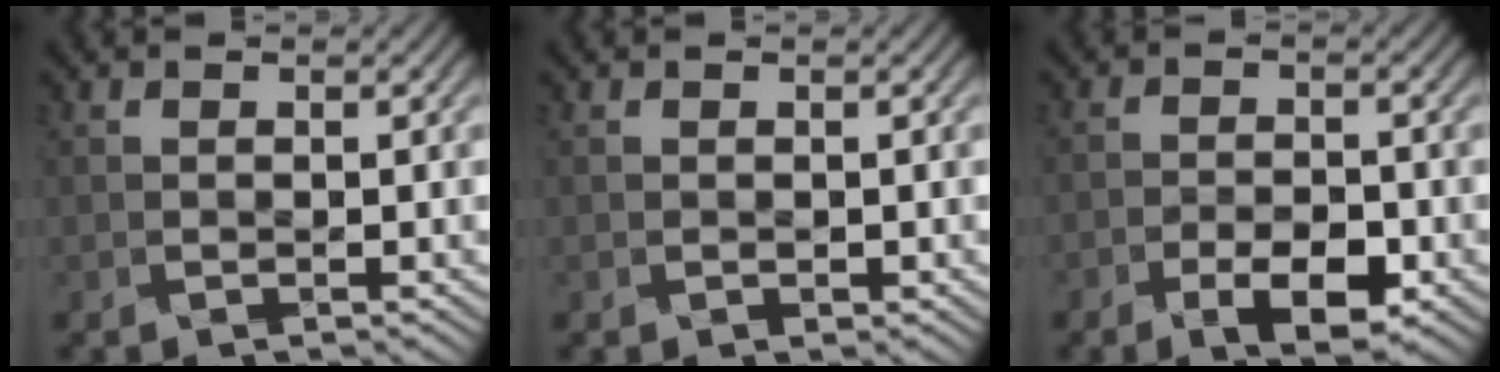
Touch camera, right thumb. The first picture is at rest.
{"total": 0.5, "force": [0.1, 0.5, 0.2], "torque": [-0.008, -0.001, 0.003]}
{"total": 6.1, "force": [-3.6, 2.4, 4.4], "torque": [-0.086, -0.005, -0.047]}